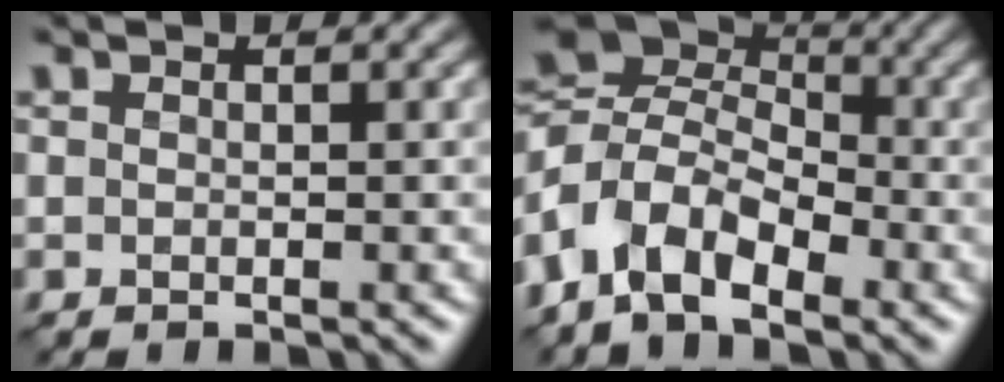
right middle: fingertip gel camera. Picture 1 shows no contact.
{"total": 9.7, "force": [-3.0, 6.6, 6.4], "torque": [-0.122, 0.003, -0.071]}